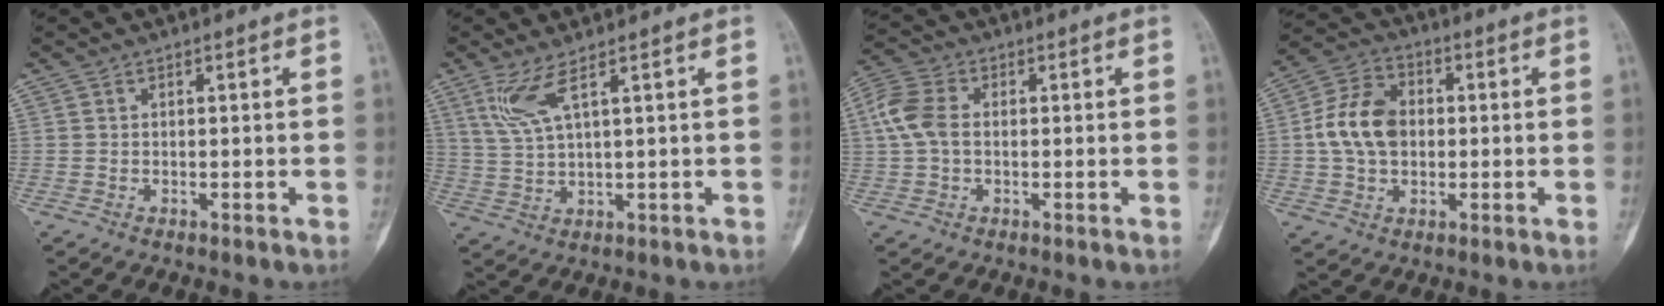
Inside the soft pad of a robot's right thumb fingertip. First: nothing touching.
{"total": 5.7, "force": [3.1, 0.7, 4.7], "torque": [-0.116, -0.012, 0.075]}
{"total": 6.9, "force": [0.4, 4.6, 5.2], "torque": [-0.121, 0.018, 0.002]}
{"total": 11.0, "force": [0.3, 7.8, 7.7], "torque": [-0.131, 0.021, -0.001]}